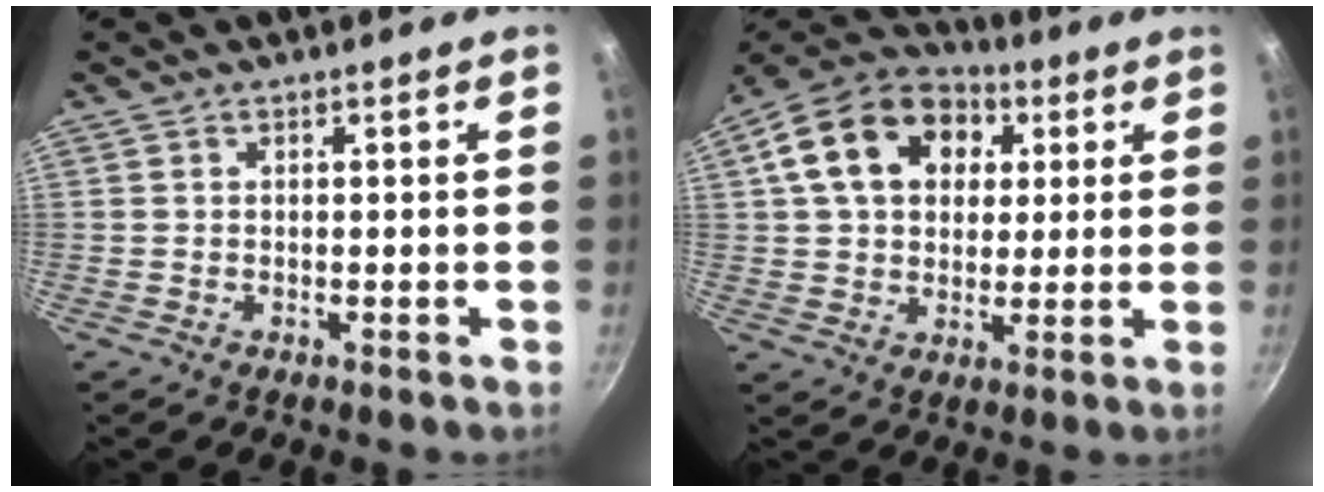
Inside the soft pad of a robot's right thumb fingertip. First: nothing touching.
{"total": 18.5, "force": [5.4, 13.6, 11.3], "torque": [-0.183, 0.021, 0.080]}